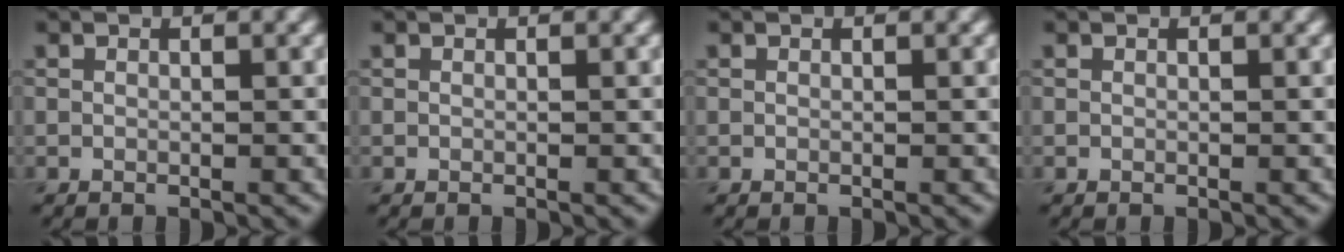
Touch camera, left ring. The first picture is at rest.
{"total": 0.0}
{"total": 0.0}
{"total": 0.0}